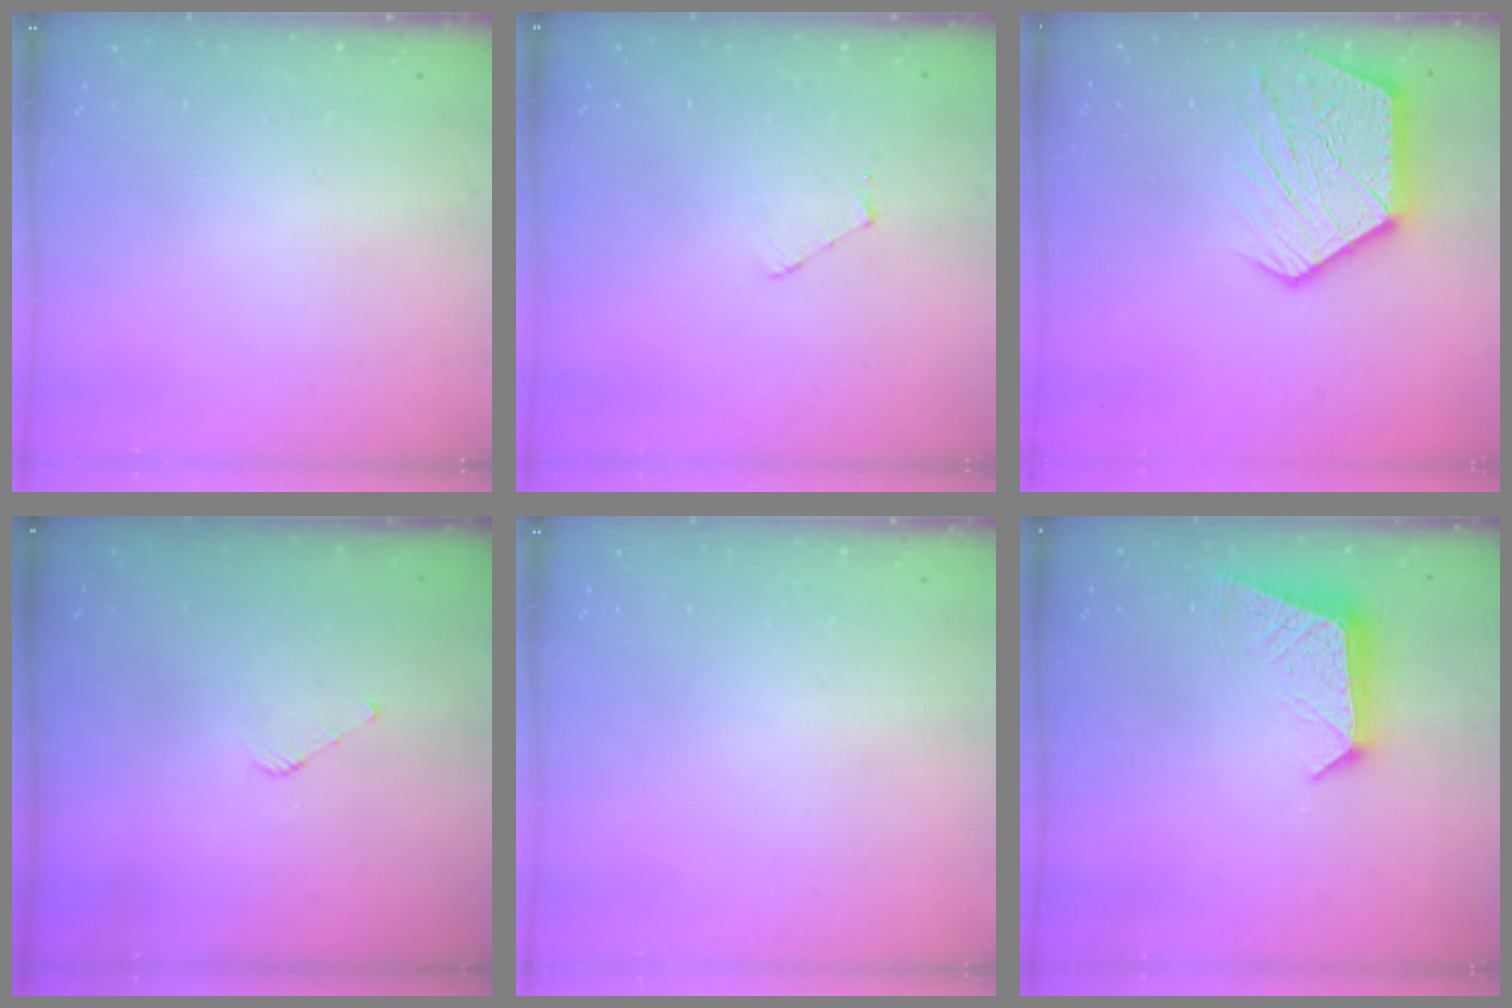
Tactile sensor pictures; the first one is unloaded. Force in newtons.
{"total": 3.8, "press": 3.8, "slide": 0.3}
{"total": 14.5, "press": 14.5, "slide": 1.1}
{"total": 3.0, "press": 3.0, "slide": 0.2}
{"total": 0.0}
{"total": 9.4, "press": 9.4, "slide": 0.5}